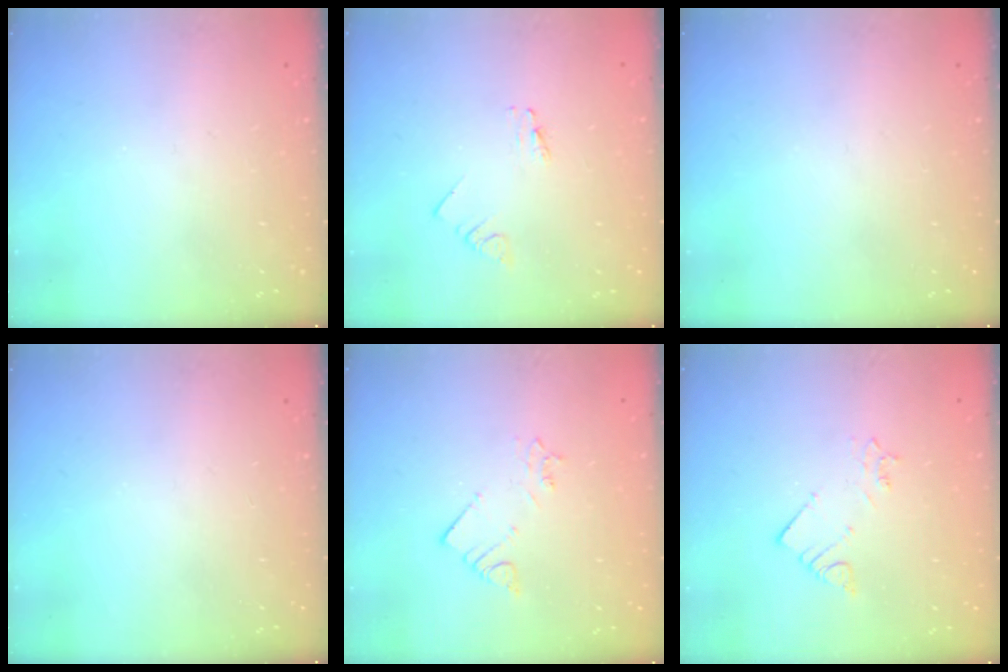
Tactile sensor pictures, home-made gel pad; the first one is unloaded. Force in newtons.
{"total": 0.6, "press": 0.6, "slide": 0.1}
{"total": 0.0}
{"total": 0.0}
{"total": 2.8, "press": 2.8, "slide": 0.1}
{"total": 2.8, "press": 2.8, "slide": 0.1}